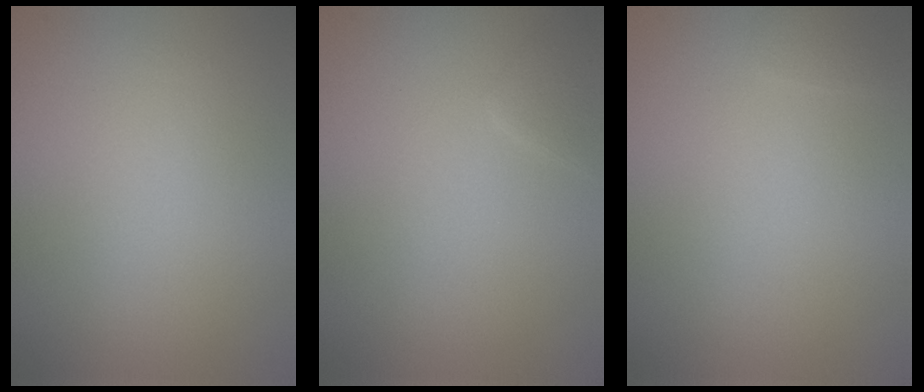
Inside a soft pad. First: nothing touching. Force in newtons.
{"total": 1.2, "press": 1.2, "slide": 0.1}
{"total": 0.7, "press": 0.7, "slide": 0.0}